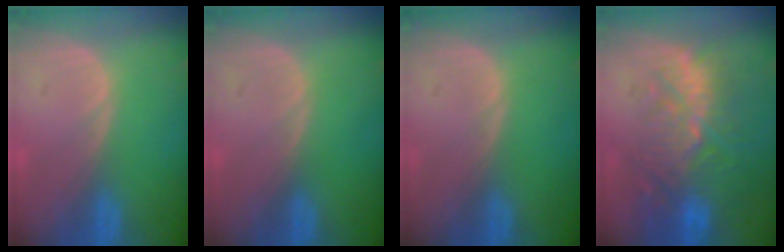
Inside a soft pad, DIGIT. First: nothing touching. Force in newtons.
{"total": 0.0}
{"total": 0.0}
{"total": 11.2, "press": 9.9, "slide": 5.4}